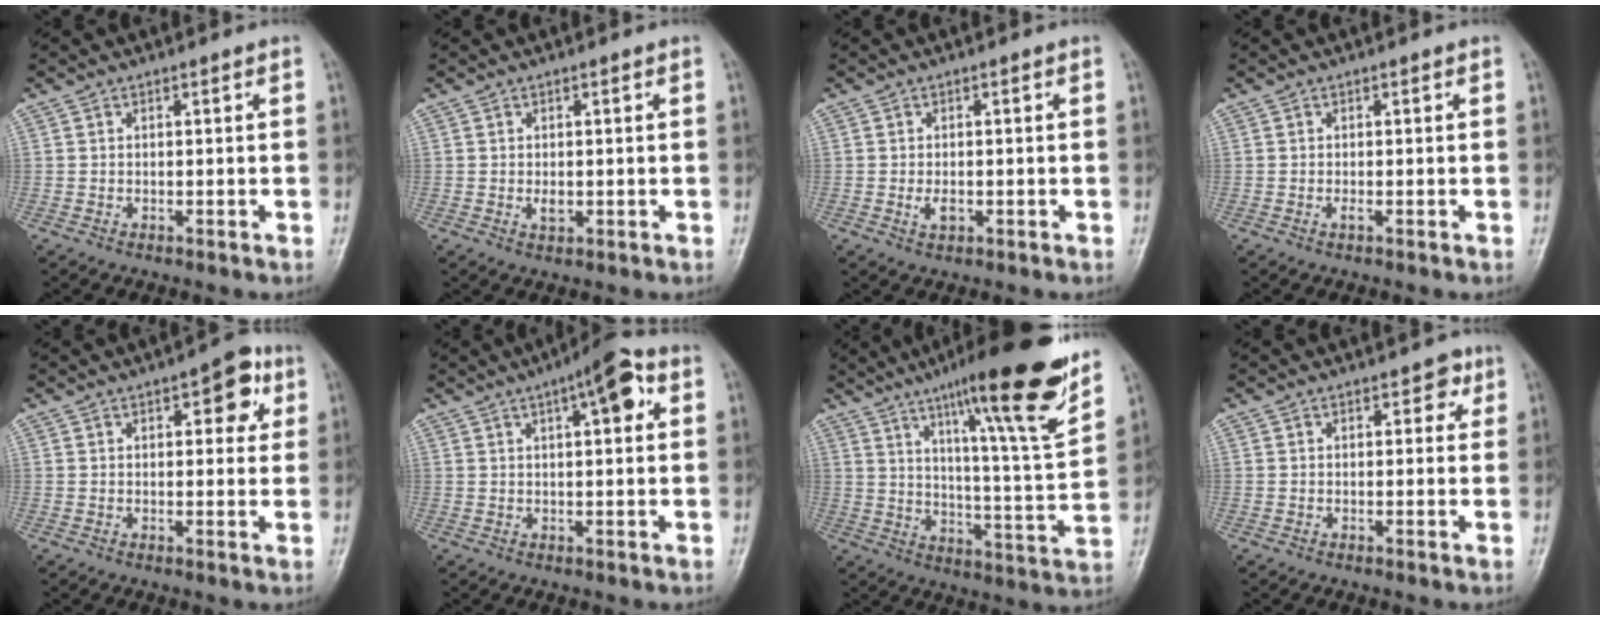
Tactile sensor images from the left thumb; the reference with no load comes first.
{"total": 2.0, "force": [-0.1, 1.1, 1.7], "torque": [-0.023, -0.003, 0.000]}
{"total": 2.3, "force": [-0.5, 1.2, 1.8], "torque": [-0.034, 0.000, -0.009]}
{"total": 0.9, "force": [-0.2, 0.1, 0.8], "torque": [-0.014, 0.001, -0.002]}
{"total": 7.0, "force": [2.9, 3.3, 5.5], "torque": [-0.038, -0.003, 0.027]}
{"total": 8.6, "force": [3.2, 2.8, 7.4], "torque": [-0.093, 0.011, 0.039]}
{"total": 22.1, "force": [14.5, 2.4, 16.6], "torque": [-0.223, -0.065, 0.221]}
{"total": 2.7, "force": [1.2, 1.7, 1.7], "torque": [0.000, 0.000, 0.010]}